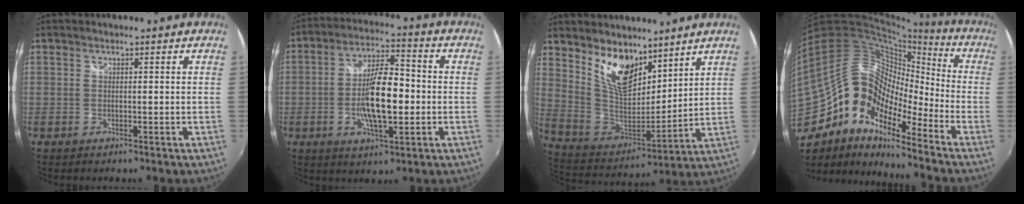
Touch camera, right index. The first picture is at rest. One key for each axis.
{"total": 12.0, "fx": -1.9, "fy": 4.0, "fz": 11.2, "tx": -0.210, "ty": 0.006, "tz": -0.031}
{"total": 14.5, "fx": 9.4, "fy": 7.3, "fz": 8.2, "tx": -0.156, "ty": -0.004, "tz": 0.189}
{"total": 21.4, "fx": -12.9, "fy": 11.1, "fz": 13.1, "tx": -0.246, "ty": -0.015, "tz": -0.260}